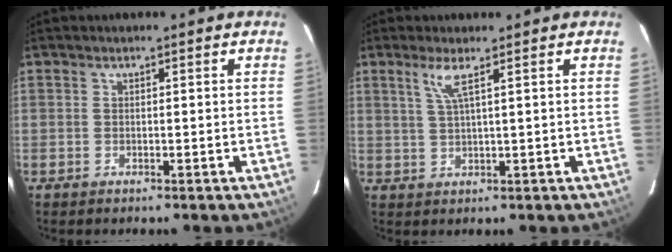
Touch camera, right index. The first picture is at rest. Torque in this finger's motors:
{"motor_torque": [0.25, 0.07, 0.09, 0.05]}